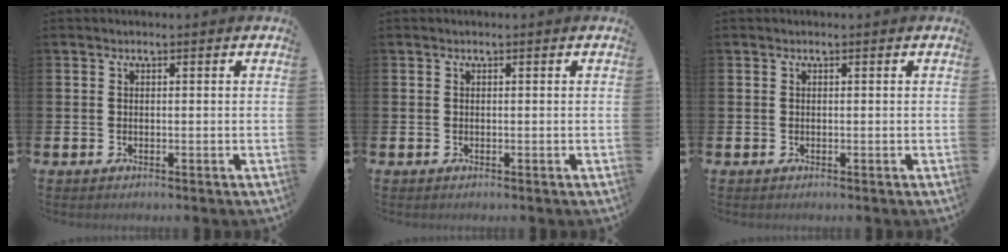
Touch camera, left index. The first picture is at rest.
{"total": 0.0}
{"total": 0.0}